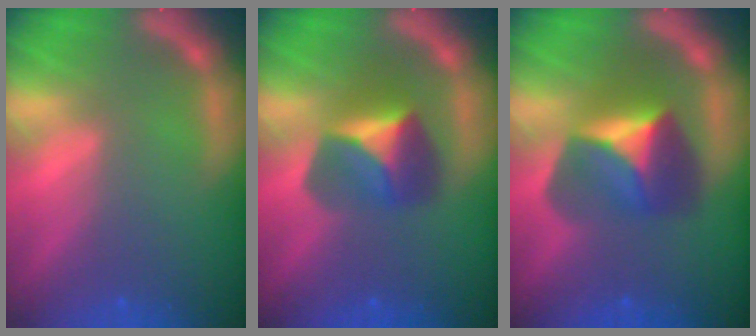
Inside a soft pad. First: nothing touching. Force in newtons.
{"total": 4.9}
{"total": 6.4}